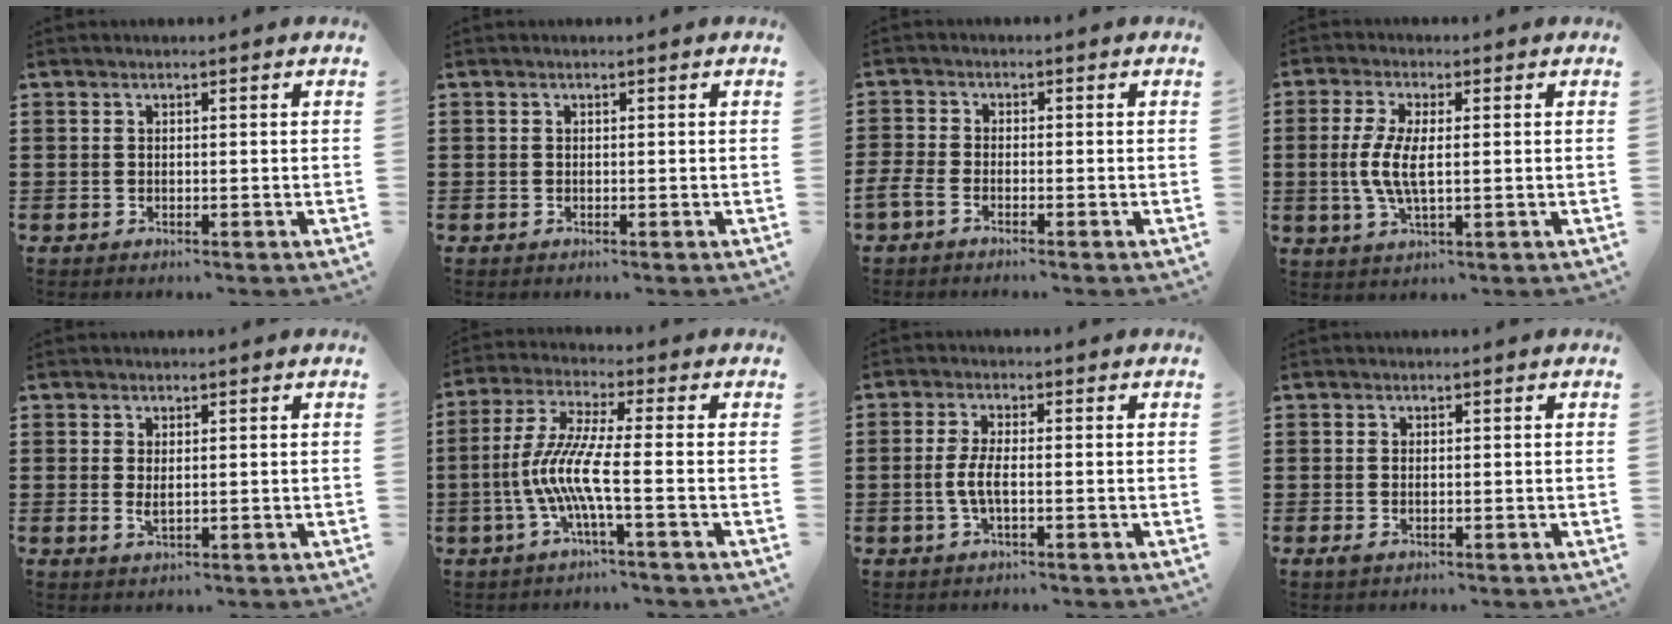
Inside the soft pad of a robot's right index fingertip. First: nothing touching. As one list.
[{"total": 0.0}, {"total": 2.1, "force": [-1.7, 0.4, 1.1], "torque": [-0.035, -0.003, -0.037]}, {"total": 6.2, "force": [0.1, 2.3, 5.8], "torque": [-0.128, -0.002, -0.005]}, {"total": 1.9, "force": [0.4, 0.7, 1.8], "torque": [-0.034, 0.001, 0.007]}, {"total": 8.5, "force": [-2.4, 0.4, 8.2], "torque": [-0.190, -0.020, -0.059]}, {"total": 4.0, "force": [-0.8, 1.1, 3.7], "torque": [-0.096, -0.008, -0.025]}, {"total": 0.7, "force": [-0.1, 0.3, 0.7], "torque": [-0.015, -0.001, -0.001]}]